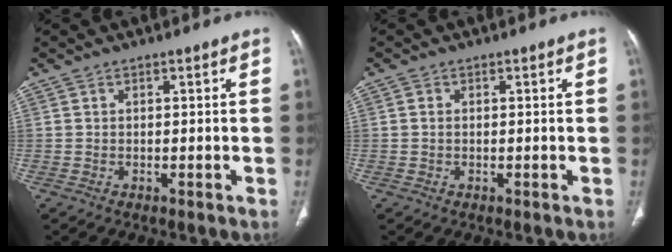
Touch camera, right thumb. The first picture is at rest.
{"total": 0.6, "force": [0.0, 0.5, 0.4], "torque": [-0.008, 0.000, 0.001]}